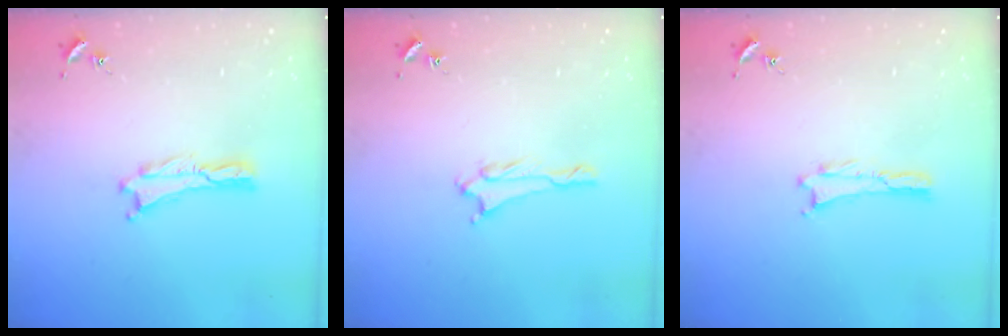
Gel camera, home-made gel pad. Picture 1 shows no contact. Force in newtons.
{"total": 1.6, "press": 1.6, "slide": 0.1}
{"total": 0.0}